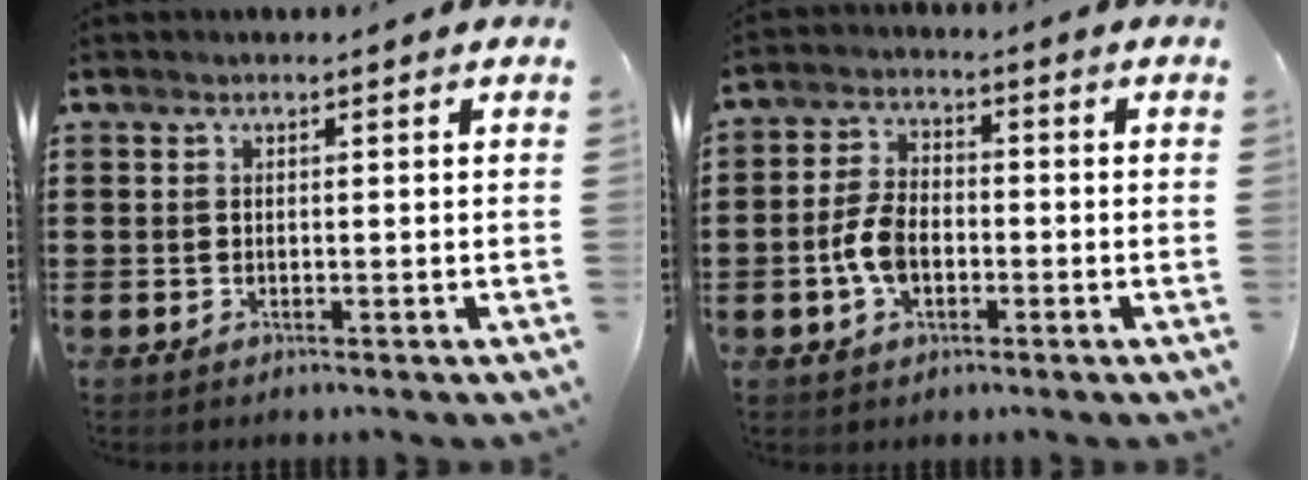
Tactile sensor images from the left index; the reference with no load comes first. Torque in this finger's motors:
{"motor_torque": [0.63, 0.19, 0.43, 0.08]}